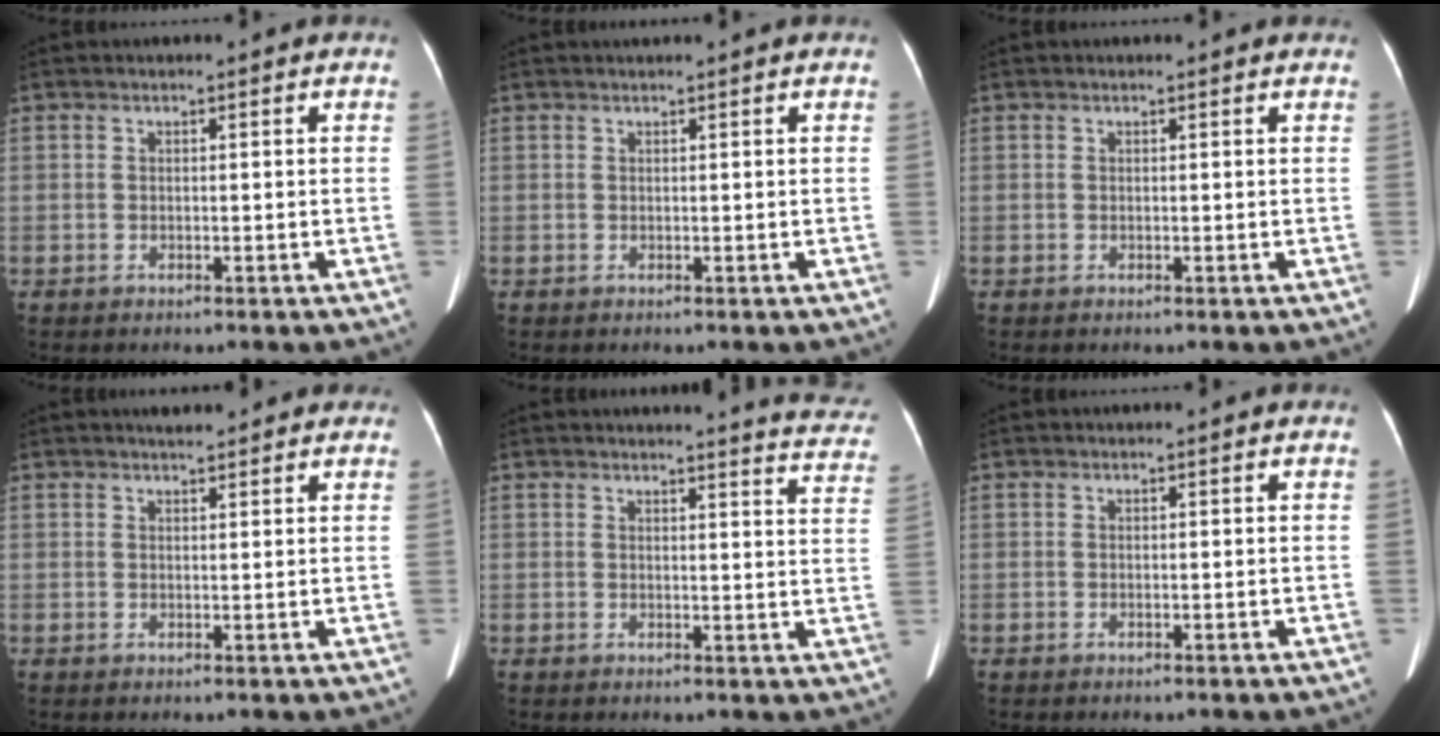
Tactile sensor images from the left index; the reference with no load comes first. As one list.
[{"total": 0.9, "force": [0.8, -0.2, 0.4], "torque": [-0.008, 0.011, 0.019]}, {"total": 1.7, "force": [1.6, 0.3, 0.4], "torque": [-0.014, 0.009, 0.012]}, {"total": 3.7, "force": [3.2, 1.1, 1.5], "torque": [-0.016, 0.015, 0.039]}, {"total": 10.7, "force": [10.6, 0.3, 1.7], "torque": [0.002, -0.082, 0.082]}, {"total": 0.0}]